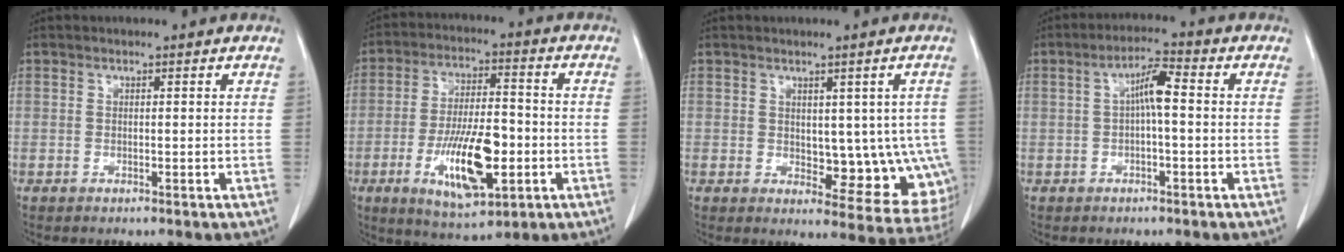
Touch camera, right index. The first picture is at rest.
{"total": 14.0, "force": [-4.1, 4.4, 12.6], "torque": [-0.233, -0.005, -0.065]}
{"total": 10.3, "force": [-0.7, 5.6, 8.7], "torque": [-0.083, 0.001, 0.003]}
{"total": 4.9, "force": [0.1, 0.9, 4.9], "torque": [-0.087, 0.019, 0.000]}